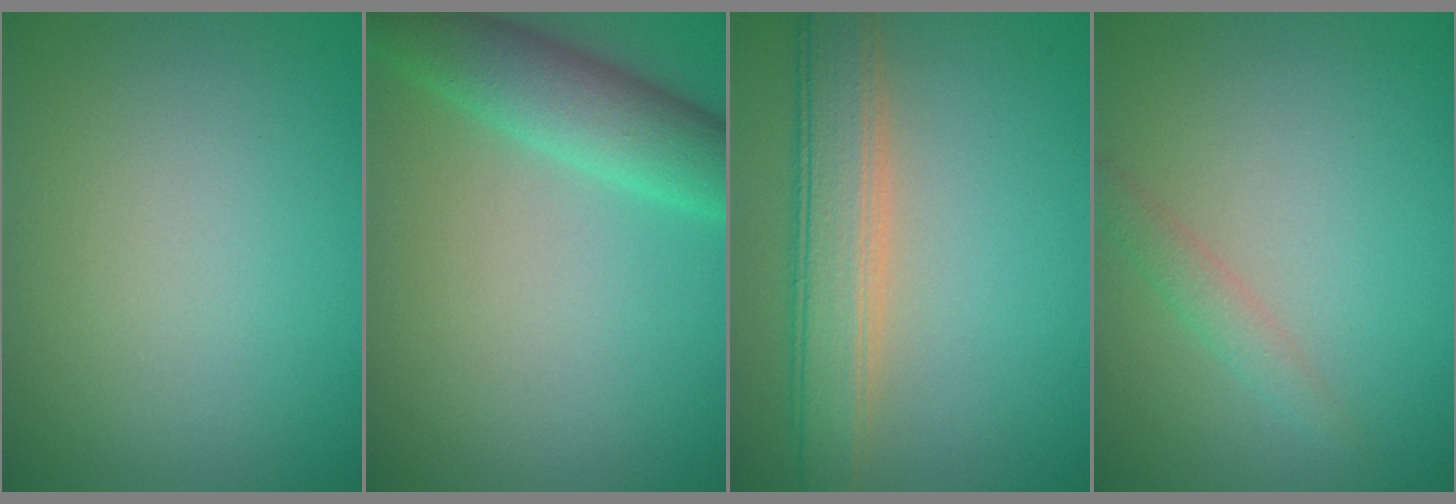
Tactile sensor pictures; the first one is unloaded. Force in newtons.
{"total": 5.4, "press": 5.4, "slide": 0.2}
{"total": 5.4, "press": 5.4, "slide": 0.7}
{"total": 1.5, "press": 1.5, "slide": 0.1}